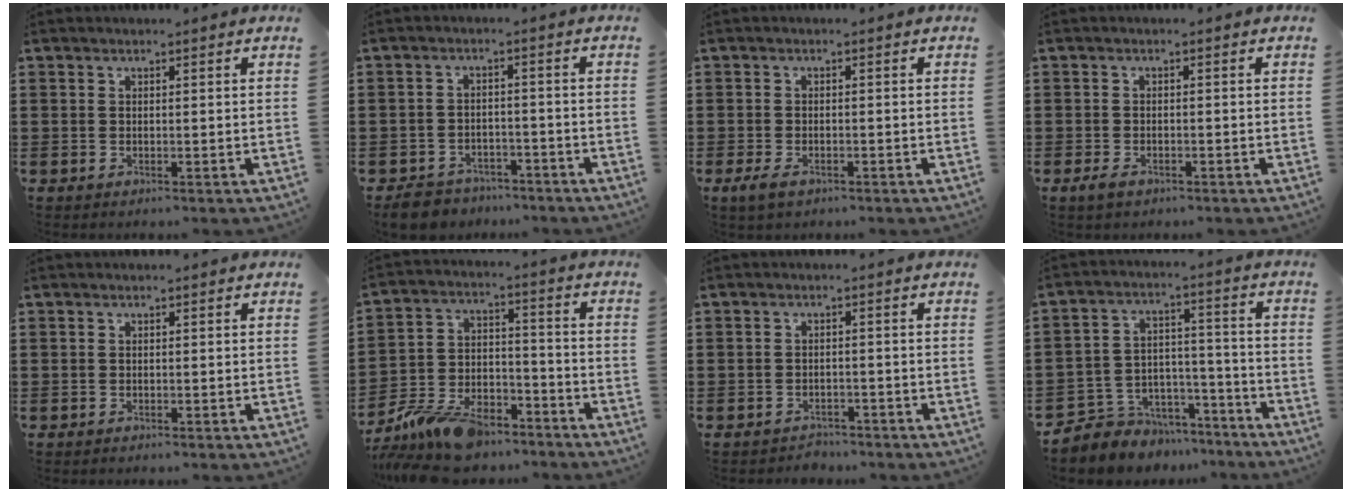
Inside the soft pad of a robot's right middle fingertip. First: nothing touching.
{"total": 4.0, "force": [-3.9, 1.1, 0.0], "torque": [-0.013, 0.005, -0.084]}
{"total": 2.0, "force": [-1.1, 1.1, 1.2], "torque": [-0.031, -0.002, -0.024]}
{"total": 1.6, "force": [-1.1, 1.0, 0.8], "torque": [-0.024, -0.002, -0.025]}
{"total": 0.5, "force": [-0.5, 0.3, 0.0], "torque": [0.000, 0.003, -0.011]}
{"total": 11.4, "force": [-9.8, 3.9, 4.4], "torque": [-0.099, 0.030, -0.190]}
{"total": 2.3, "force": [-2.2, 0.7, -0.3], "torque": [-0.001, 0.002, -0.052]}
{"total": 5.9, "force": [-5.0, 3.0, -0.4], "torque": [-0.008, 0.012, -0.102]}